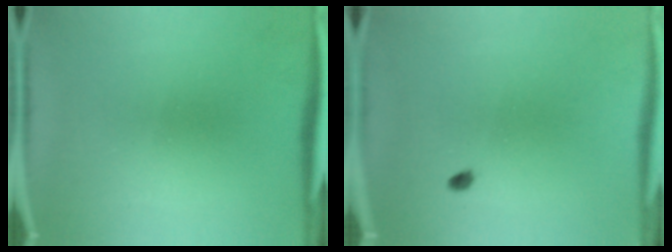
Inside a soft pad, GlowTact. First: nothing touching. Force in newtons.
{"total": 1.6}